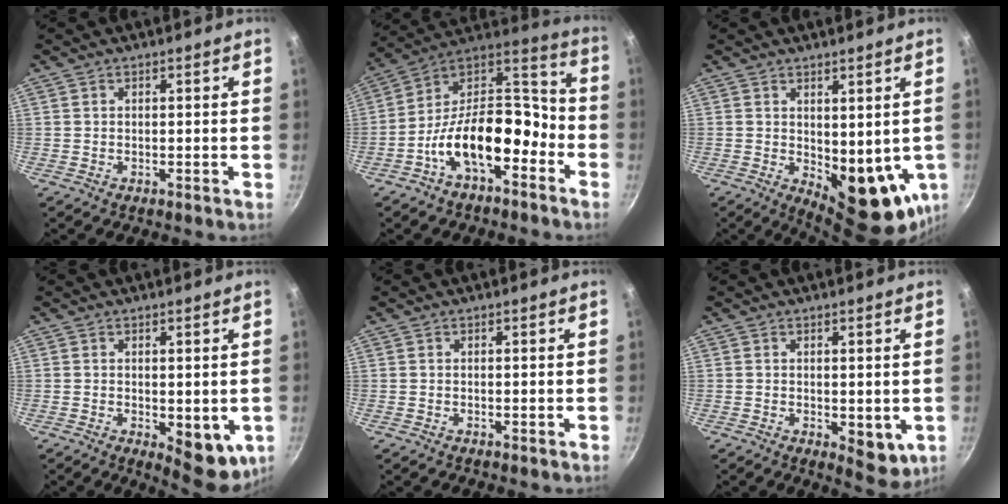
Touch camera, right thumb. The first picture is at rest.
{"total": 18.3, "force": [-7.6, 9.5, 13.7], "torque": [-0.193, 0.081, -0.147]}
{"total": 12.3, "force": [-0.2, 6.1, 10.7], "torque": [-0.115, -0.025, 0.015]}
{"total": 8.6, "force": [-1.5, 3.9, 7.5], "torque": [-0.068, -0.009, -0.008]}
{"total": 0.0}
{"total": 5.9, "force": [-0.7, 3.0, 5.1], "torque": [-0.050, -0.011, -0.001]}